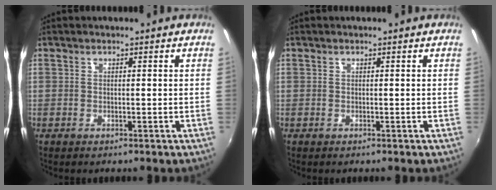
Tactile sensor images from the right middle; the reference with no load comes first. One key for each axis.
{"total": 0.0}